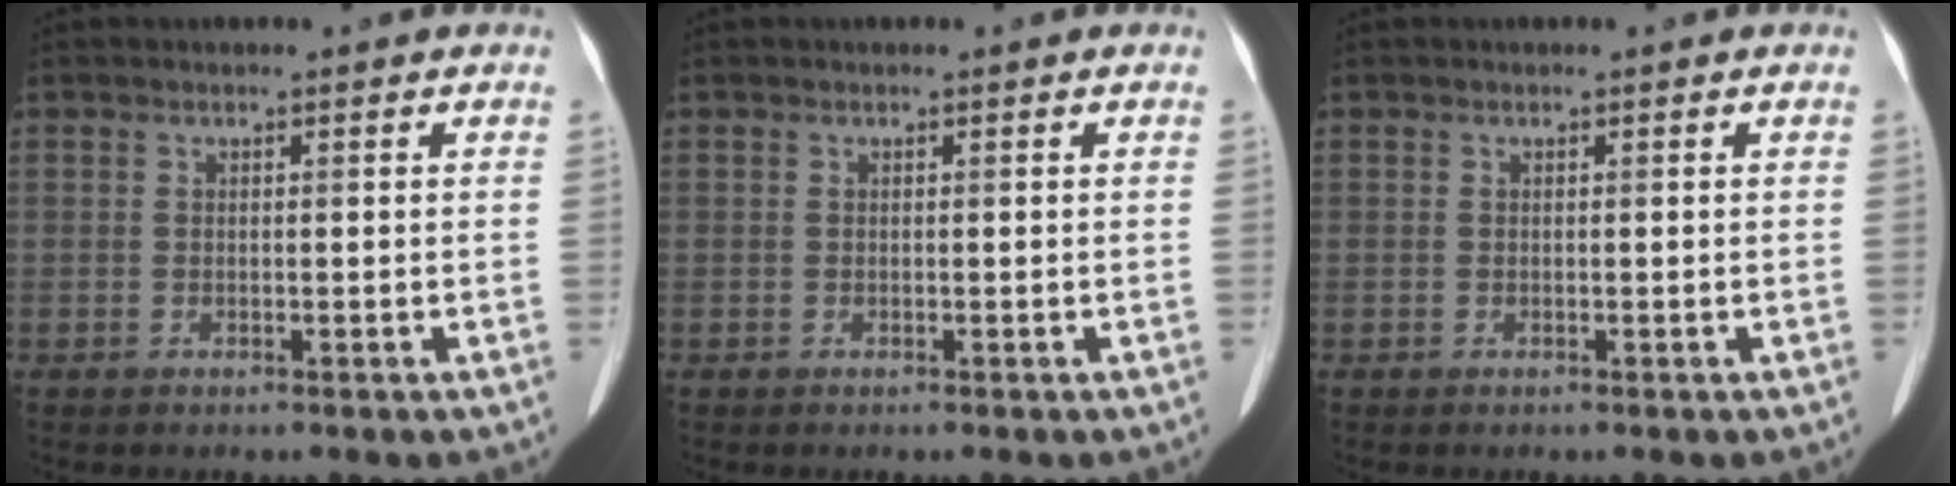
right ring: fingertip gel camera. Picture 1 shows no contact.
{"total": 0.0}
{"total": 0.0}